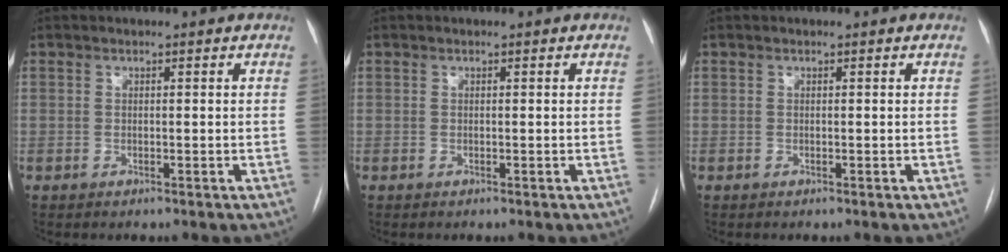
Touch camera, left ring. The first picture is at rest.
{"total": 0.0}
{"total": 0.0}